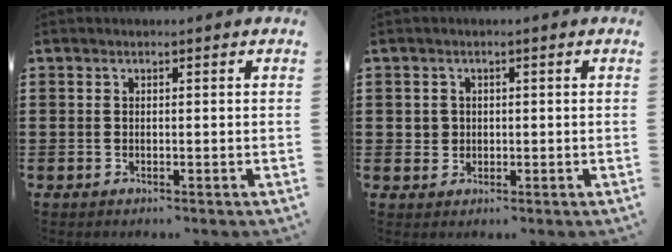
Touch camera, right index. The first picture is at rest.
{"total": 1.8, "force": [0.2, 1.7, 0.3], "torque": [-0.012, 0.009, 0.002]}